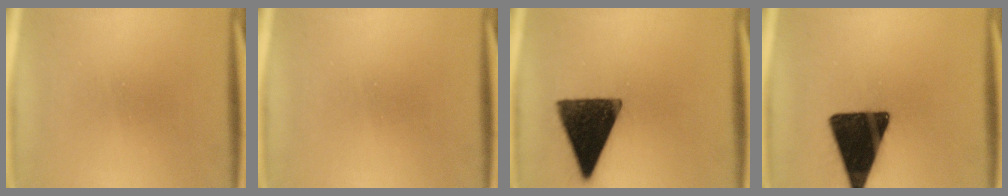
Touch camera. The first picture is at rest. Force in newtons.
{"total": 0.0}
{"total": 14.8}
{"total": 16.7}